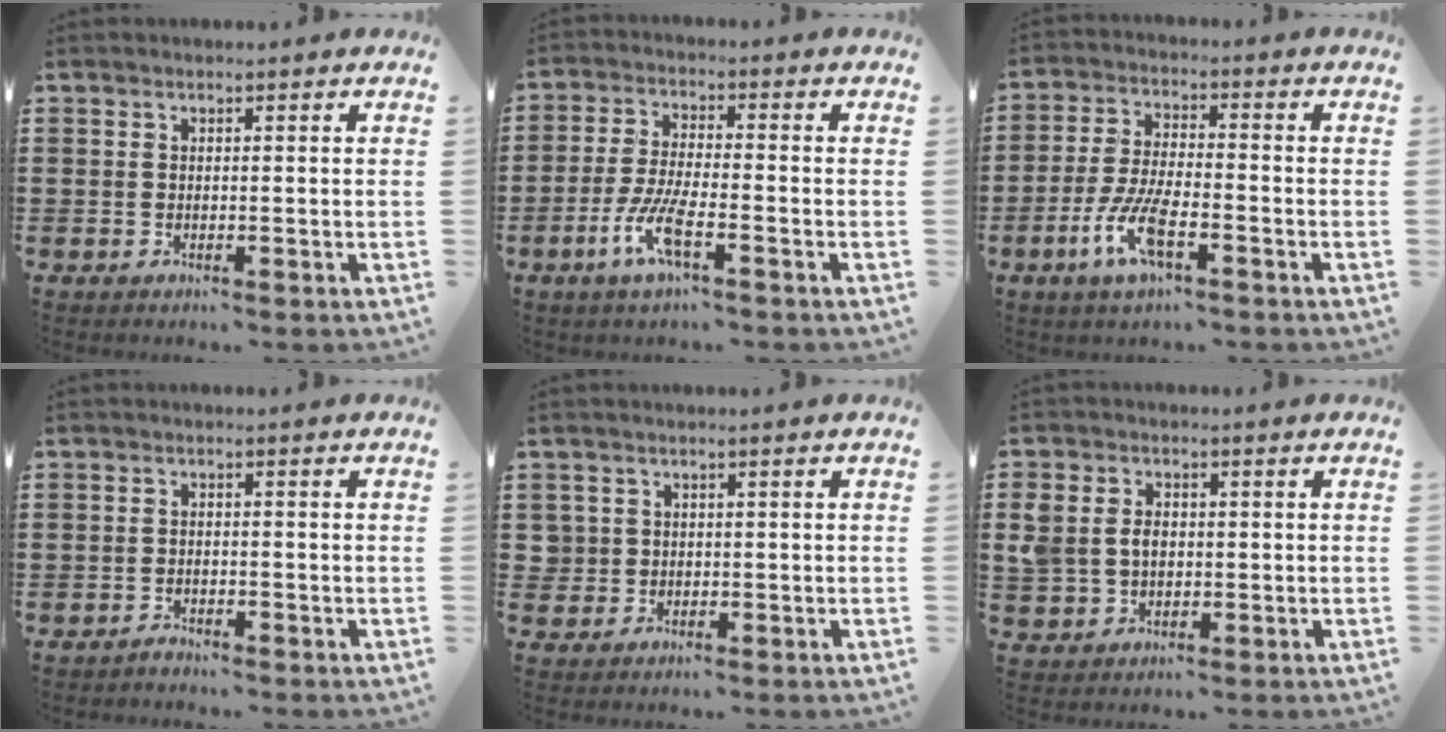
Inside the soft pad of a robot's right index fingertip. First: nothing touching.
{"total": 7.0, "force": [-3.5, 1.5, 5.9], "torque": [-0.143, -0.019, -0.071]}
{"total": 8.0, "force": [-3.8, 2.2, 6.7], "torque": [-0.154, -0.014, -0.072]}
{"total": 1.1, "force": [-1.1, -0.1, 0.0], "torque": [-0.003, -0.002, -0.023]}
{"total": 1.8, "force": [0.1, 1.8, 0.2], "torque": [-0.013, 0.008, 0.001]}
{"total": 4.1, "force": [0.1, 3.3, 2.4], "torque": [-0.071, 0.007, -0.005]}